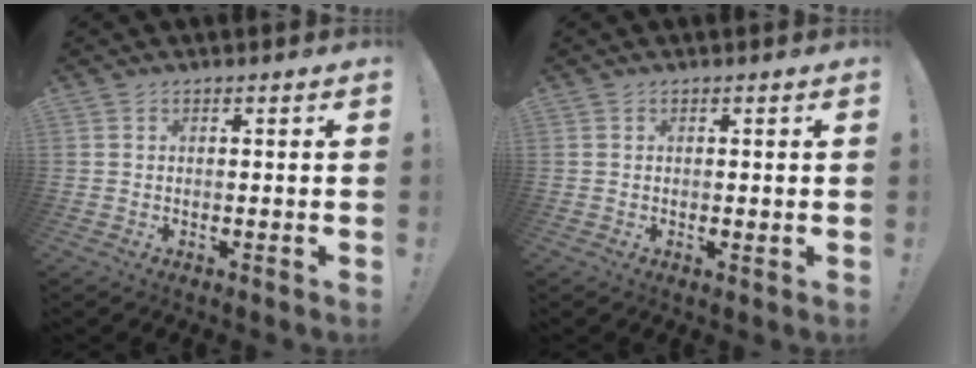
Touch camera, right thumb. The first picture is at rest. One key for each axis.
{"total": 0.6, "fx": 0.2, "fy": 0.3, "fz": 0.5, "tx": -0.013, "ty": 0.002, "tz": 0.004}